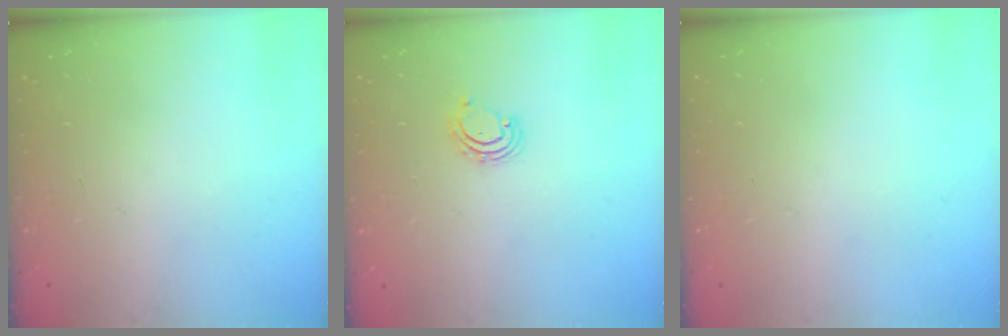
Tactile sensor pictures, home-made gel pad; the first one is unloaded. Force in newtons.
{"total": 3.3, "press": 3.3, "slide": 0.3}
{"total": 0.0}